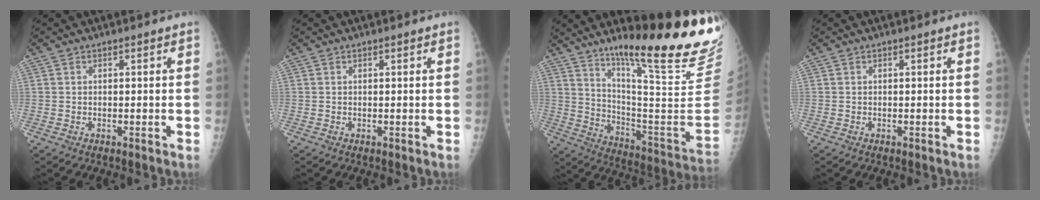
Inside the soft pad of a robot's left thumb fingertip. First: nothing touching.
{"total": 0.0}
{"total": 28.4, "force": [18.7, 3.8, 21.0], "torque": [-0.271, -0.110, 0.277]}
{"total": 0.0}